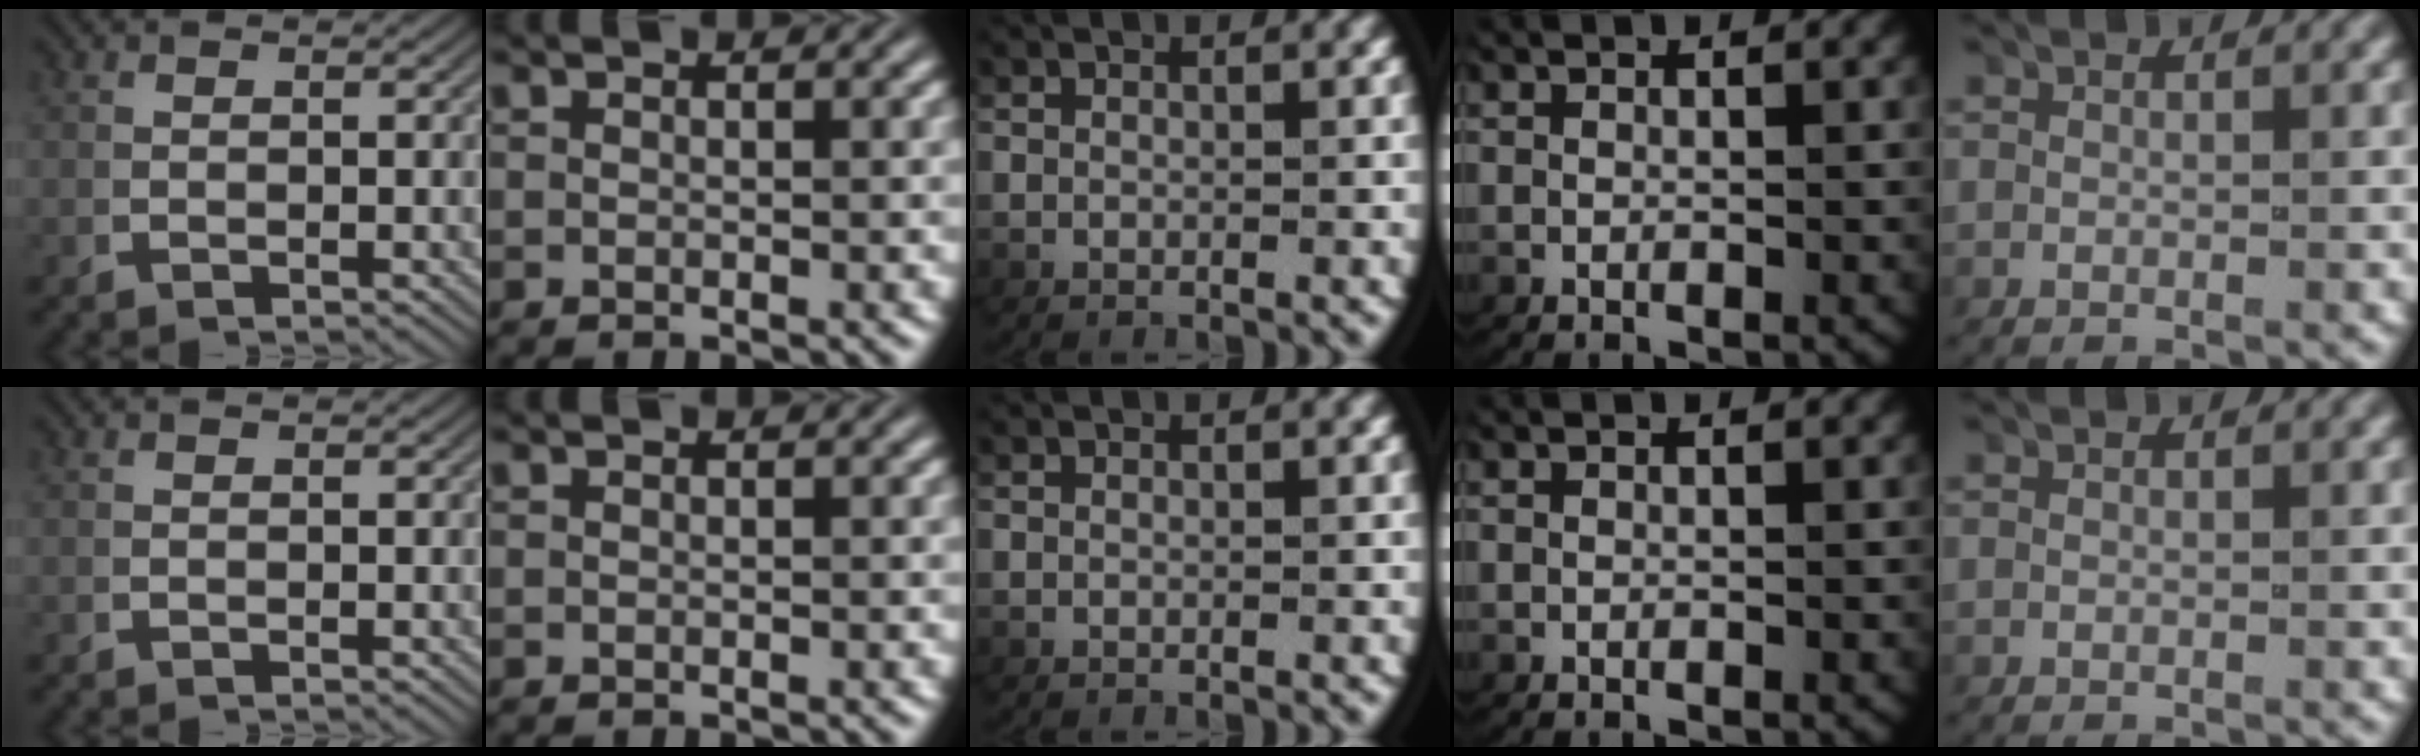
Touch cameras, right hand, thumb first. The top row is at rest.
{}